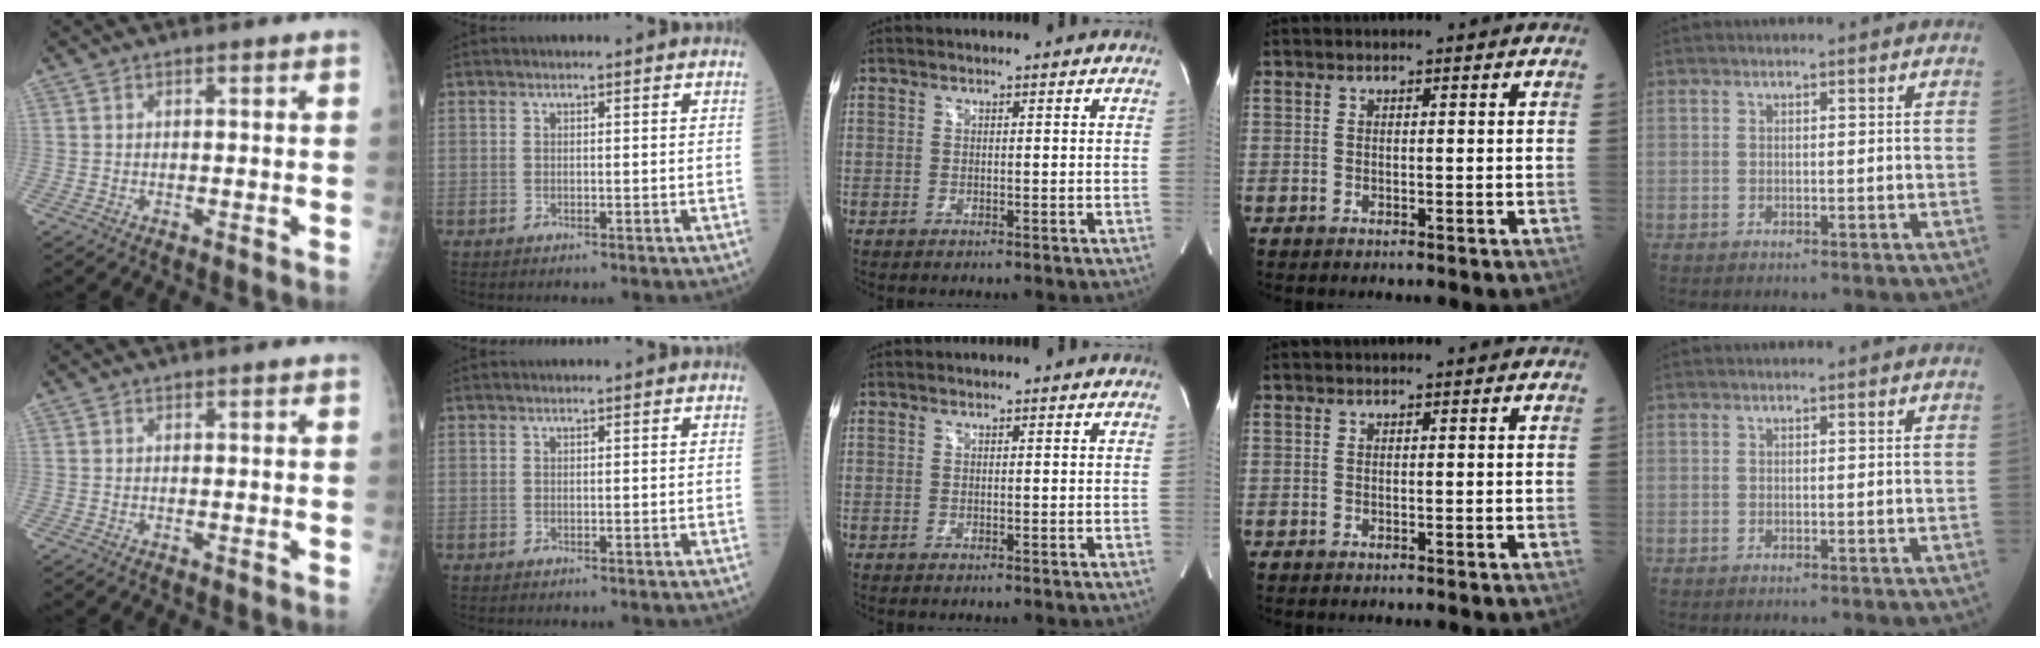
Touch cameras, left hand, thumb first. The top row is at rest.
{}